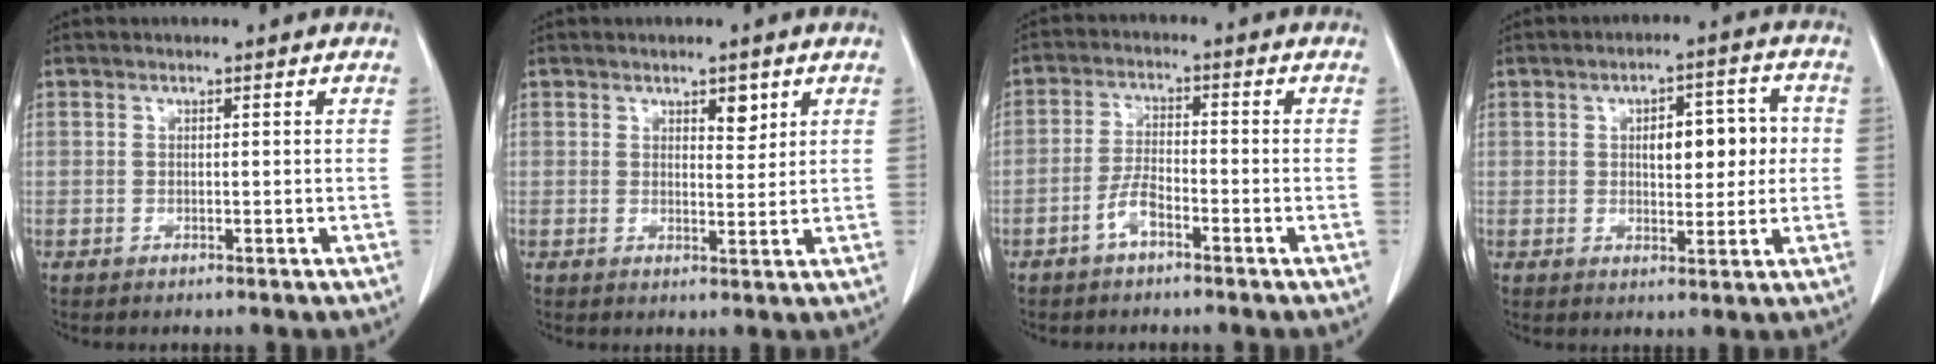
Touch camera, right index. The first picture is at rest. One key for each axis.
{"total": 2.8, "fx": 1.7, "fy": 1.2, "fz": 1.9, "tx": -0.026, "ty": -0.005, "tz": 0.027}
{"total": 4.0, "fx": -2.4, "fy": 1.1, "fz": 2.9, "tx": -0.060, "ty": 0.008, "tz": -0.048}
{"total": 7.9, "fx": 0.9, "fy": 3.2, "fz": 7.1, "tx": -0.097, "ty": 0.022, "tz": 0.018}